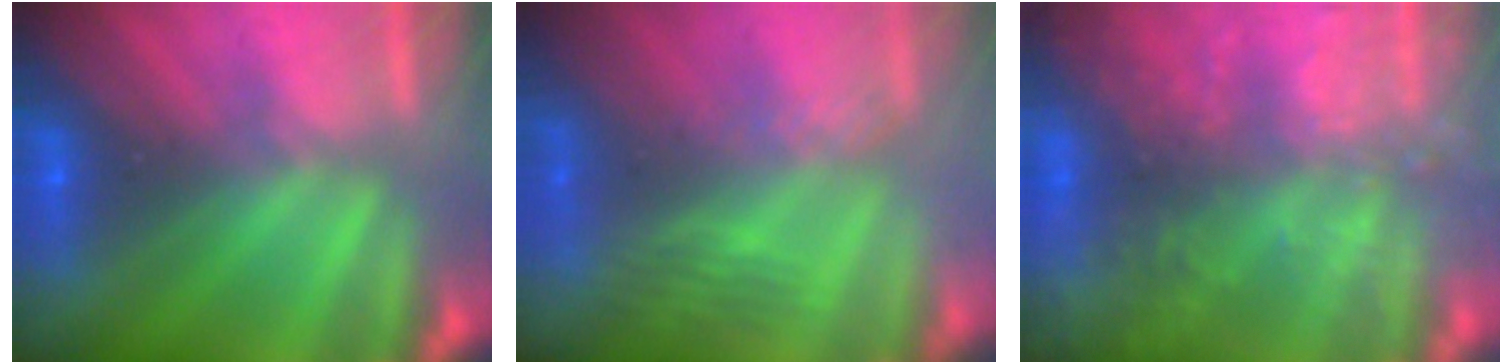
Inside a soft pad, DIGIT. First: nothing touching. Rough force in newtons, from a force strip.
{"total": 2.7}
{"total": 5.8}